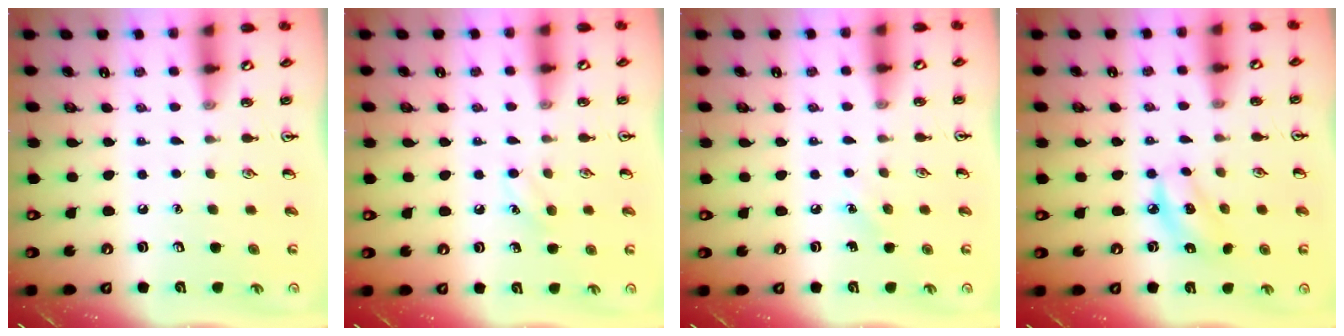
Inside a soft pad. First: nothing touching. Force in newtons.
{"total": 4.9, "press": 4.7, "slide": 1.4}
{"total": 4.0, "press": 3.8, "slide": 1.2}
{"total": 6.1, "press": 6.0, "slide": 1.2}